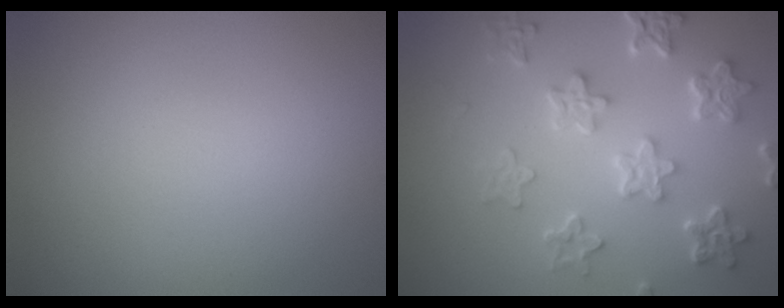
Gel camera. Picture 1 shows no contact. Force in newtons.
{"total": 6.0, "press": 4.7, "slide": 3.8}